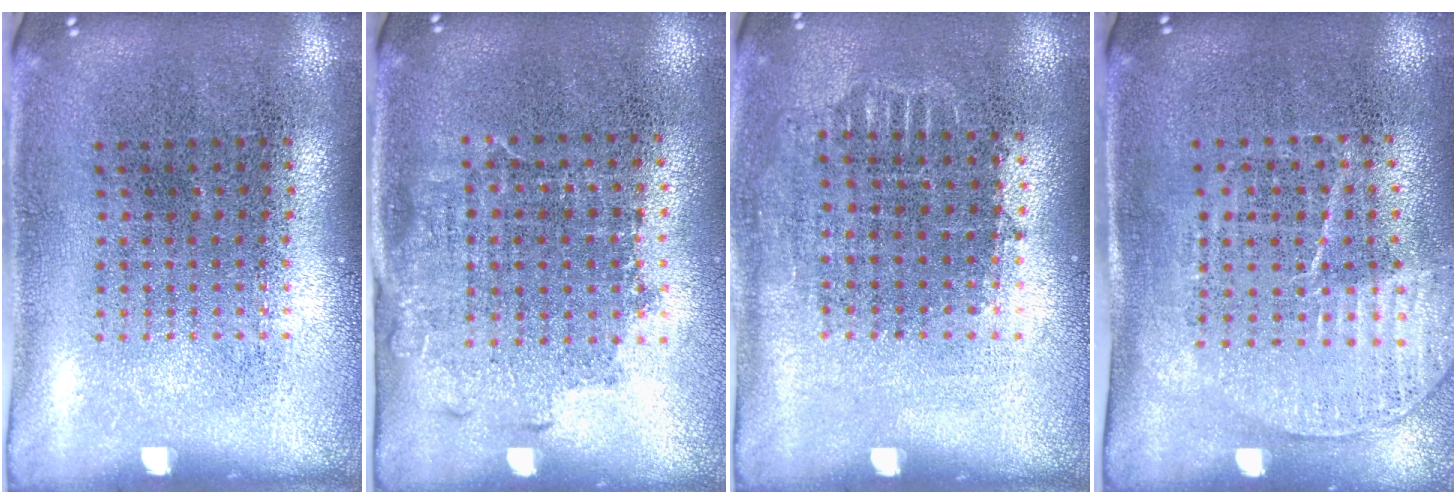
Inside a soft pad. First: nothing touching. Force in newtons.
{"total": 1.3, "press": 1.1, "slide": 0.8}
{"total": 0.9, "press": 0.8, "slide": 0.4}
{"total": 1.6, "press": 1.4, "slide": 0.8}